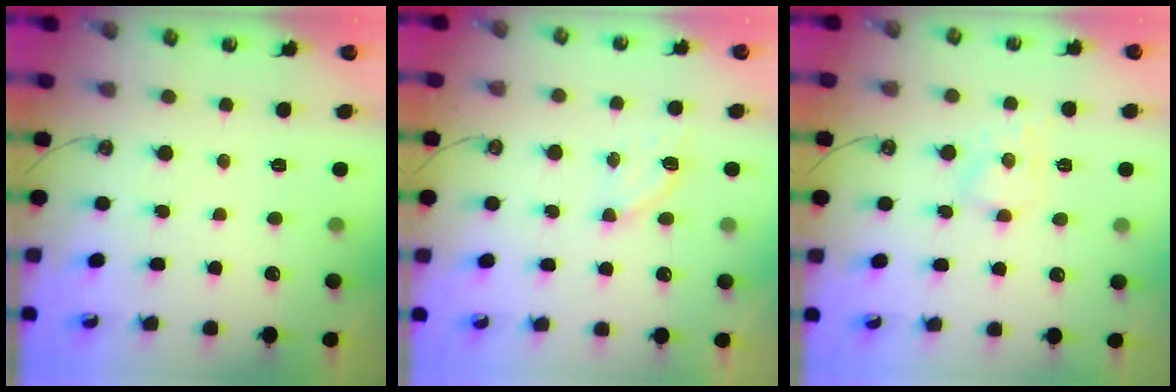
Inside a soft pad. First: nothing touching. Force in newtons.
{"total": 2.9, "press": 2.9, "slide": 0.7}
{"total": 5.9, "press": 5.8, "slide": 0.9}